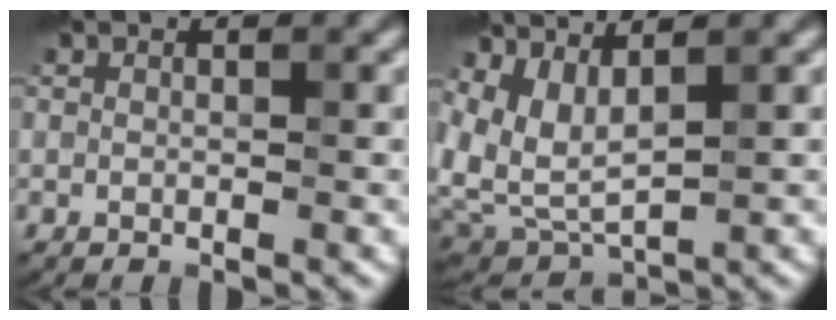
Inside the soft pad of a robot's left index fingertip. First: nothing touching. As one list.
[{"total": 4.8, "force": [2.3, 2.2, 3.7], "torque": [-0.094, -0.011, 0.057]}]